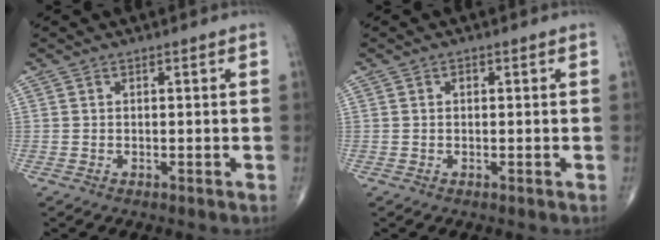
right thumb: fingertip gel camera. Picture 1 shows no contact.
{"total": 0.8, "force": [0.2, 0.5, 0.5], "torque": [-0.006, 0.004, 0.003]}